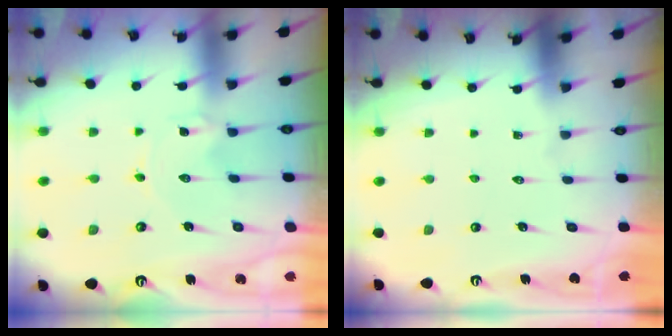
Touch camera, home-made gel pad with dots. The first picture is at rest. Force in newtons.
{"total": 0.0}